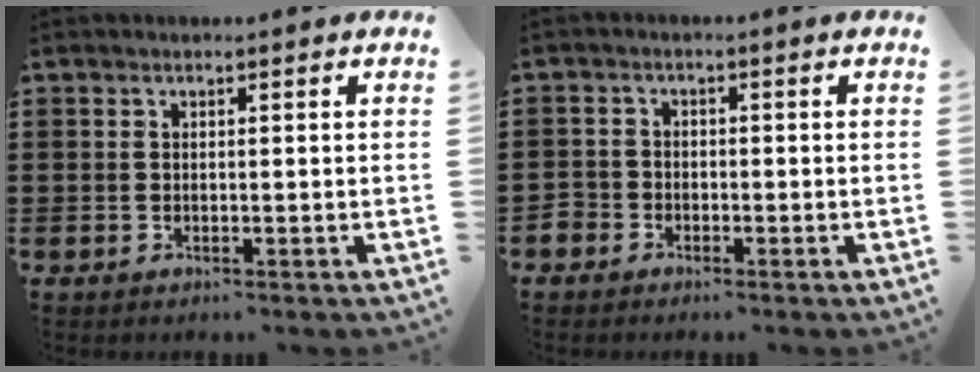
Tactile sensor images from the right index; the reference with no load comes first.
{"total": 2.3, "force": [-1.8, 1.5, 0.0], "torque": [-0.014, -0.001, -0.043]}